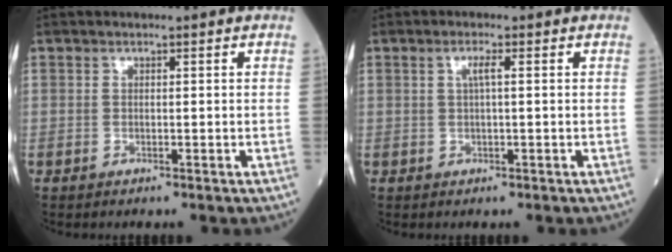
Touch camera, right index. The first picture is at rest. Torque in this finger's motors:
{"motor_torque": [-0.09, -0.07, 0.15, 0.04]}